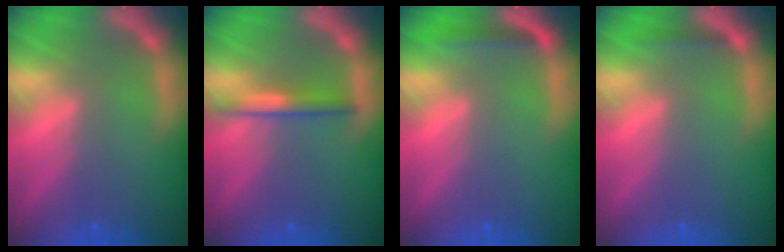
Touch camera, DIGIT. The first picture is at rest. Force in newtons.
{"total": 2.5}
{"total": 1.9}
{"total": 0.9}